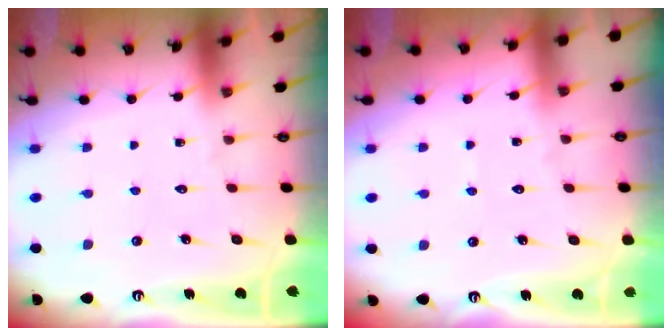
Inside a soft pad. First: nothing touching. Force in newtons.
{"total": 3.0, "press": 3.0, "slide": 0.2}